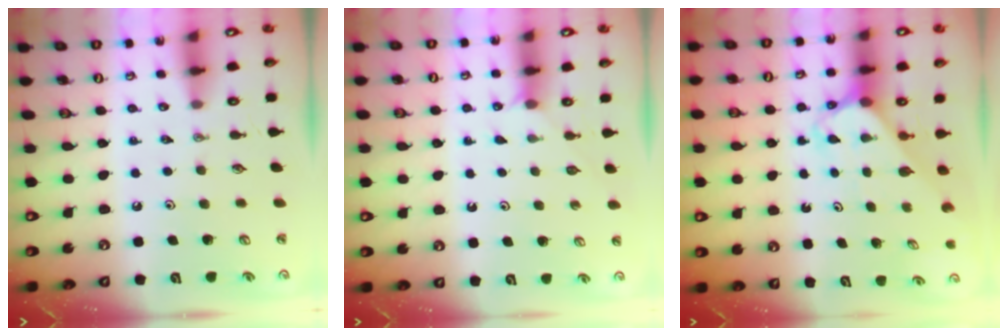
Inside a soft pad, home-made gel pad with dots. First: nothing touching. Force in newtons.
{"total": 2.6, "press": 2.6, "slide": 0.3}
{"total": 2.7, "press": 2.7, "slide": 0.2}